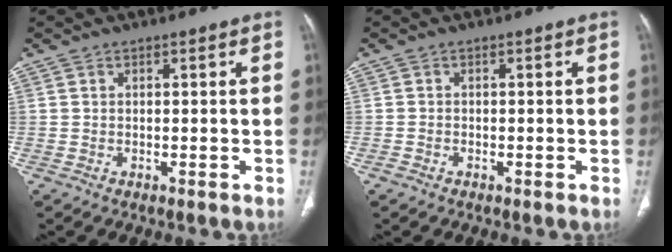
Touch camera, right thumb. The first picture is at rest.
{"total": 0.8, "force": [-0.5, 0.5, 0.3], "torque": [-0.009, 0.003, -0.012]}